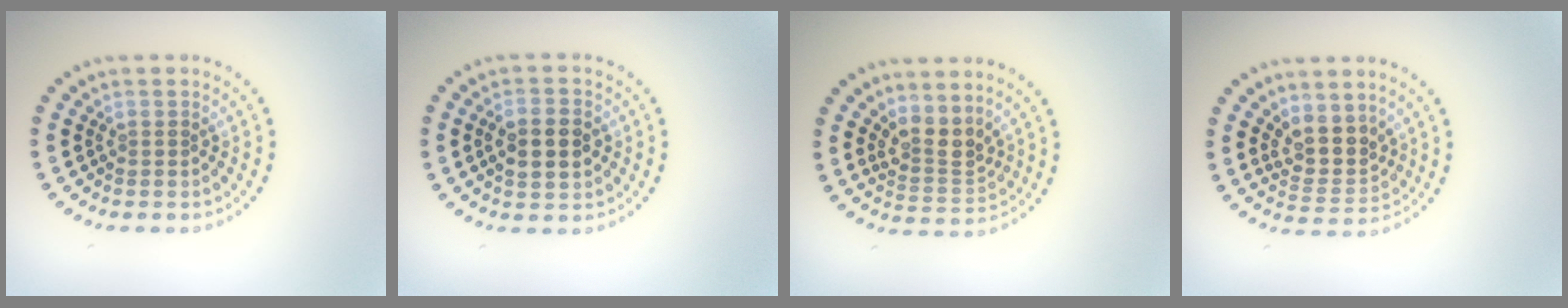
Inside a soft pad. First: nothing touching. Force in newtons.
{"total": 3.4, "press": 3.4, "slide": 0.1}
{"total": 3.0, "press": 2.3, "slide": 1.8}
{"total": 3.4, "press": 2.8, "slide": 2.0}